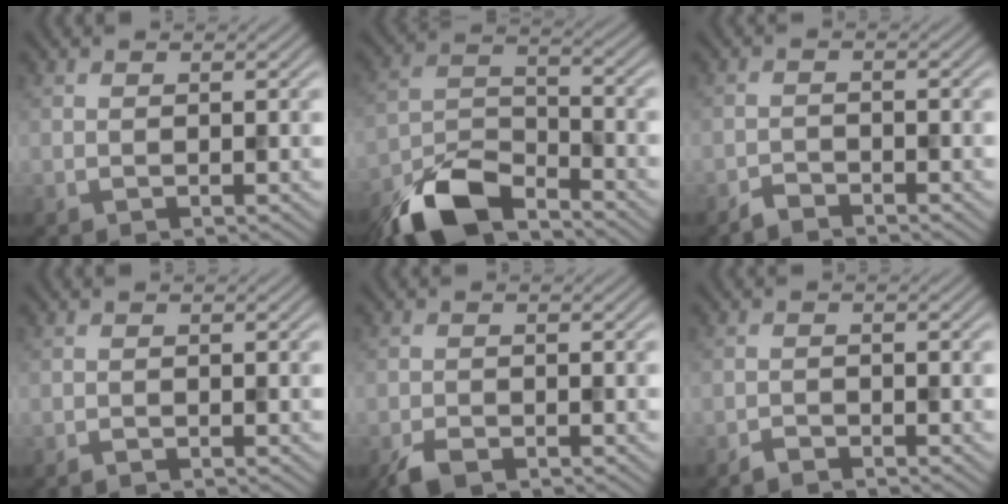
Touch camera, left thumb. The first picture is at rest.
{"total": 10.7, "force": [-8.0, 3.9, 5.9], "torque": [-0.114, -0.008, -0.173]}
{"total": 1.7, "force": [-1.6, 0.4, 0.4], "torque": [-0.006, 0.002, -0.035]}
{"total": 0.7, "force": [-0.6, 0.1, 0.3], "torque": [-0.004, 0.000, -0.011]}
{"total": 2.6, "force": [-1.9, 1.1, 1.4], "torque": [-0.031, -0.006, -0.043]}
{"total": 1.3, "force": [-1.3, 0.3, 0.3], "torque": [-0.005, 0.000, -0.028]}